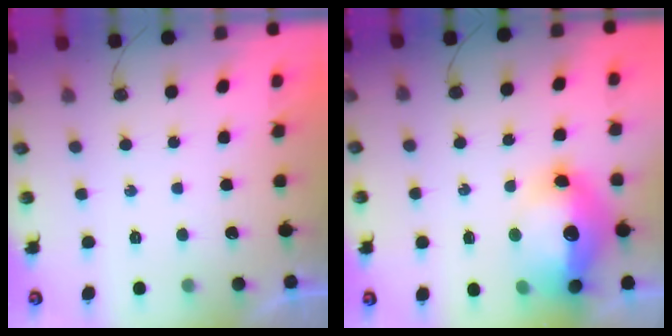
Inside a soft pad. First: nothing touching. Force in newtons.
{"total": 18.5, "press": 18.0, "slide": 4.0}